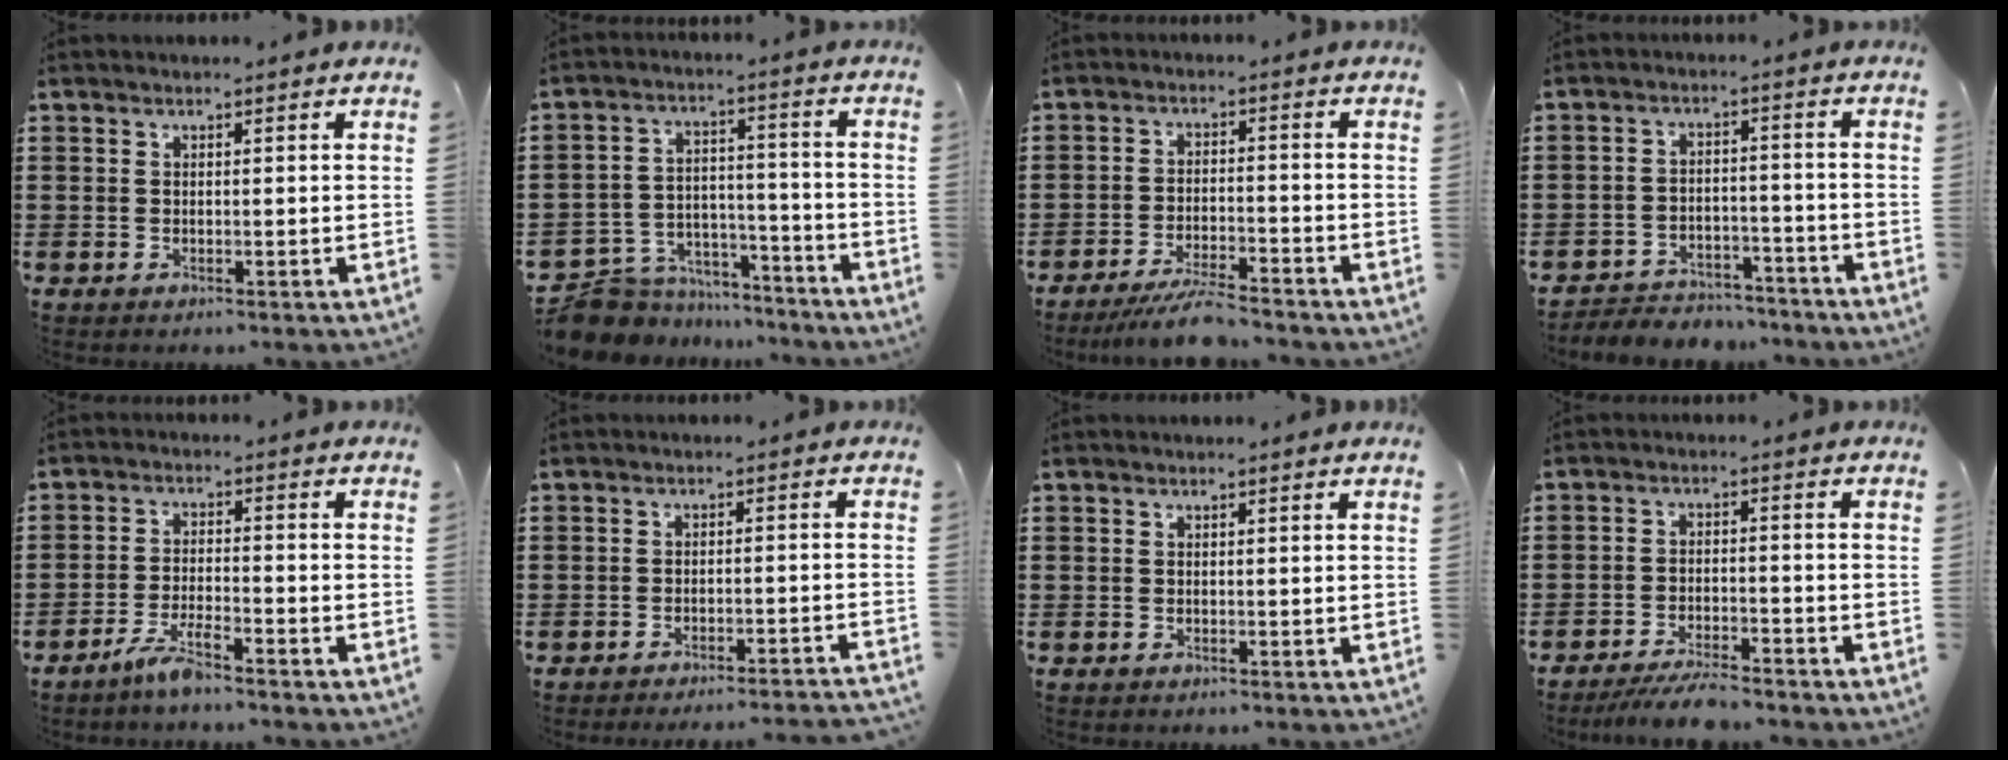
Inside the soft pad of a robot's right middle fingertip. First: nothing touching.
{"total": 6.9, "force": [-6.6, 1.8, 0.4], "torque": [-0.018, 0.011, -0.136]}
{"total": 5.4, "force": [-4.8, 0.2, 2.3], "torque": [-0.050, -0.010, -0.094]}
{"total": 4.5, "force": [-4.4, 0.9, 0.1], "torque": [-0.007, 0.008, -0.093]}
{"total": 4.0, "force": [-3.3, 0.3, 2.3], "torque": [-0.052, -0.002, -0.065]}
{"total": 2.4, "force": [-2.3, -0.4, 0.5], "torque": [-0.010, -0.001, -0.048]}
{"total": 0.0}
{"total": 4.8, "force": [-4.4, 0.5, 1.9], "torque": [-0.037, -0.002, -0.086]}